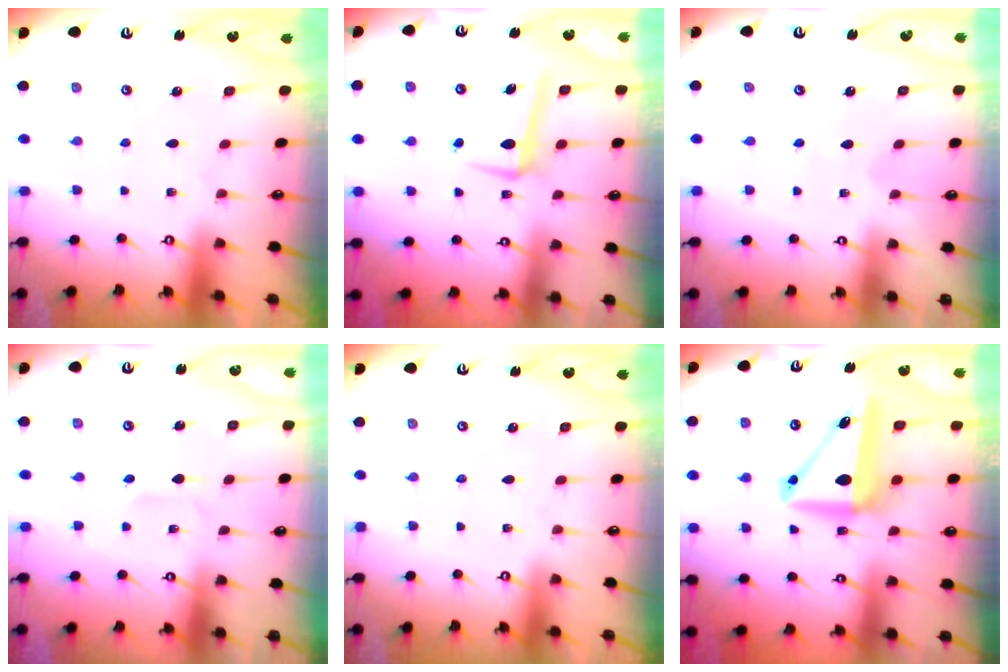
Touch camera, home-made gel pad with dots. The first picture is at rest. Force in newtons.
{"total": 7.8, "press": 7.7, "slide": 1.4}
{"total": 2.5, "press": 2.5, "slide": 0.2}
{"total": 1.8, "press": 1.7, "slide": 0.4}
{"total": 0.0}
{"total": 10.9, "press": 10.6, "slide": 2.5}